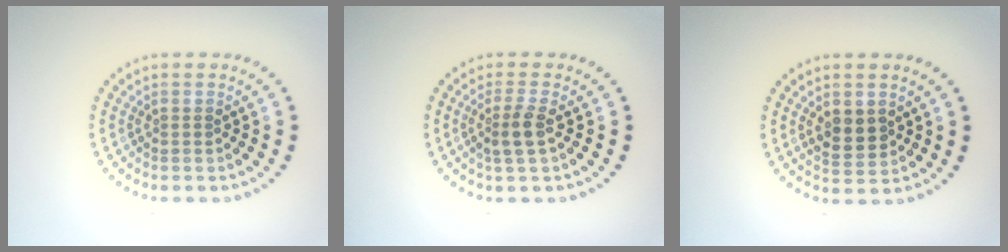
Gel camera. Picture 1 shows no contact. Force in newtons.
{"total": 2.2, "press": 1.9, "slide": 1.0}
{"total": 2.6, "press": 2.6, "slide": 0.5}